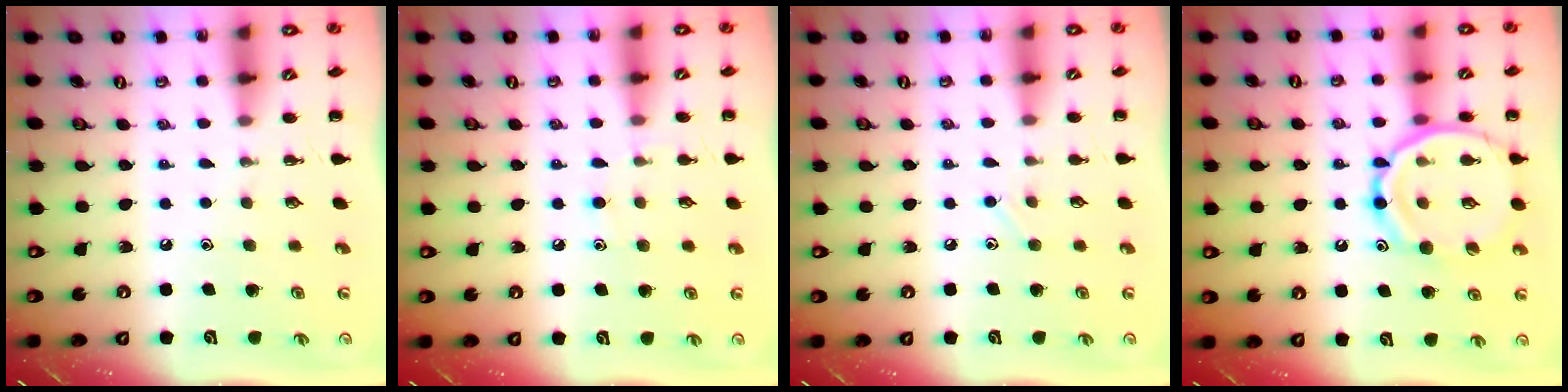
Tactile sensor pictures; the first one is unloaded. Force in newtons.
{"total": 7.1, "press": 6.8, "slide": 2.3}
{"total": 4.4, "press": 4.2, "slide": 1.5}
{"total": 17.7, "press": 17.5, "slide": 2.1}